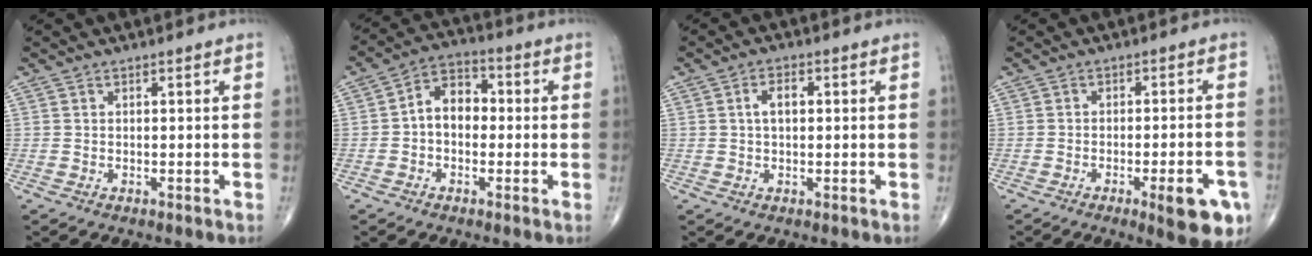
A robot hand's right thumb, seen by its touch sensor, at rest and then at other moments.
{"total": 7.6, "force": [-0.4, 5.4, 5.3], "torque": [-0.062, 0.029, -0.021]}
{"total": 3.4, "force": [0.5, 1.9, 2.8], "torque": [-0.046, 0.008, 0.006]}
{"total": 10.0, "force": [-4.5, 2.6, 8.5], "torque": [-0.096, 0.012, -0.054]}